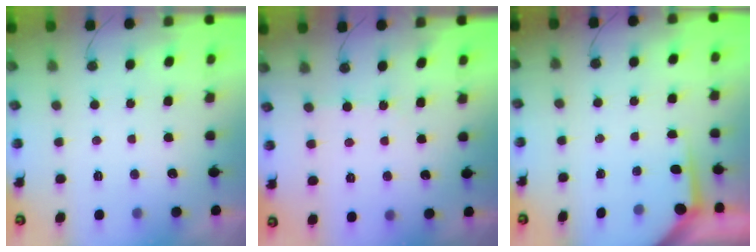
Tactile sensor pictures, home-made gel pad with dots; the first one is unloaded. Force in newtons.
{"total": 2.3, "press": 2.3, "slide": 0.4}
{"total": 3.4, "press": 3.4, "slide": 0.3}